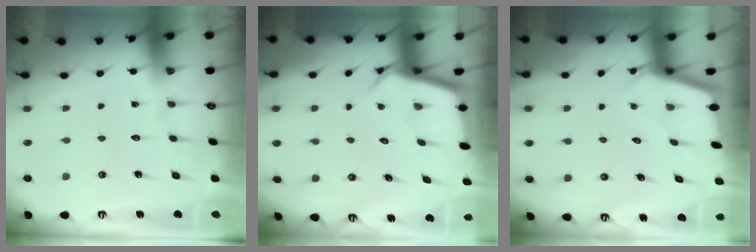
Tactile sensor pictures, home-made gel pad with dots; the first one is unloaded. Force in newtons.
{"total": 4.2, "press": 4.2, "slide": 0.4}
{"total": 2.2, "press": 2.2, "slide": 0.1}